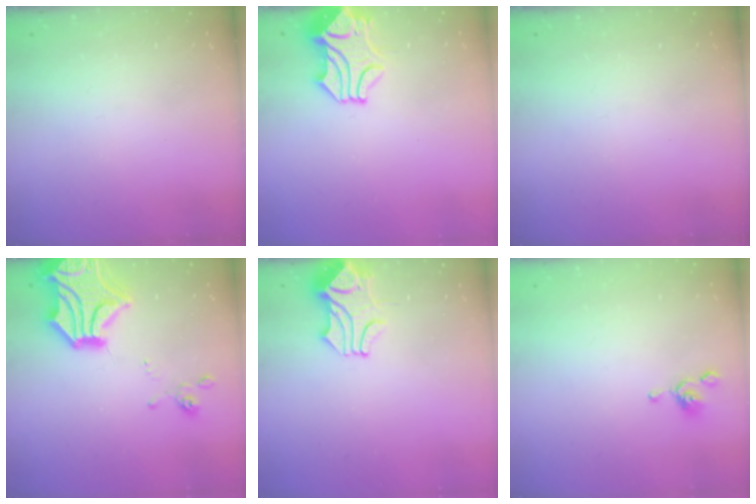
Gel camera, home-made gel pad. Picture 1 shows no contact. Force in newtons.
{"total": 2.0, "press": 1.7, "slide": 1.1}
{"total": 0.0}
{"total": 10.0, "press": 9.6, "slide": 2.9}
{"total": 2.2, "press": 1.8, "slide": 1.2}
{"total": 0.0}